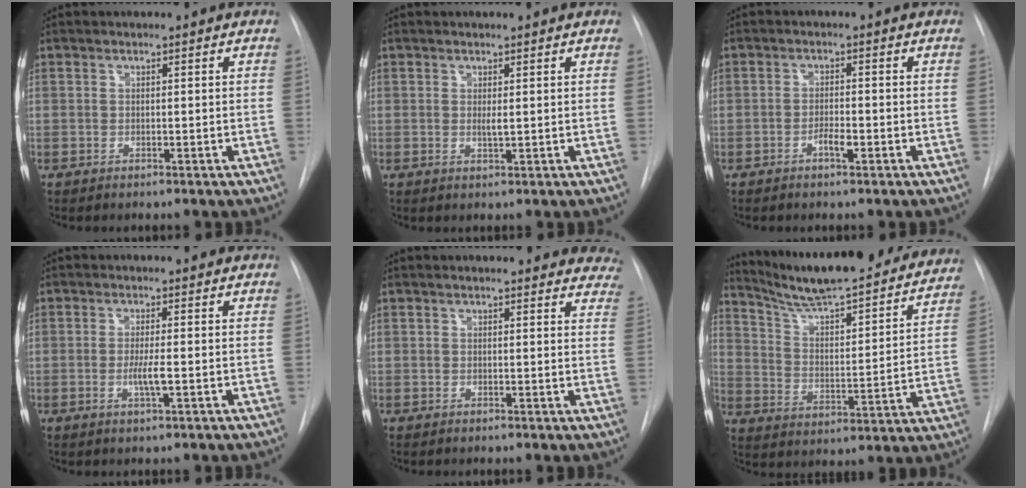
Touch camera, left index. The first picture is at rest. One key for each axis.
{"total": 1.4, "fx": -1.2, "fy": -0.2, "fz": 0.7, "tx": -0.017, "ty": -0.007, "tz": -0.015}
{"total": 3.0, "fx": -2.6, "fy": 0.1, "fz": 1.4, "tx": -0.023, "ty": -0.003, "tz": -0.042}
{"total": 3.1, "fx": -2.1, "fy": -0.2, "fz": 2.3, "tx": -0.049, "ty": -0.010, "tz": -0.033}
{"total": 11.9, "fx": 10.9, "fy": 3.5, "fz": 3.2, "tx": -0.001, "ty": -0.011, "tz": 0.093}
{"total": 25.6, "fx": 22.6, "fy": 4.0, "fz": 11.5, "tx": -0.172, "ty": -0.041, "tz": 0.306}